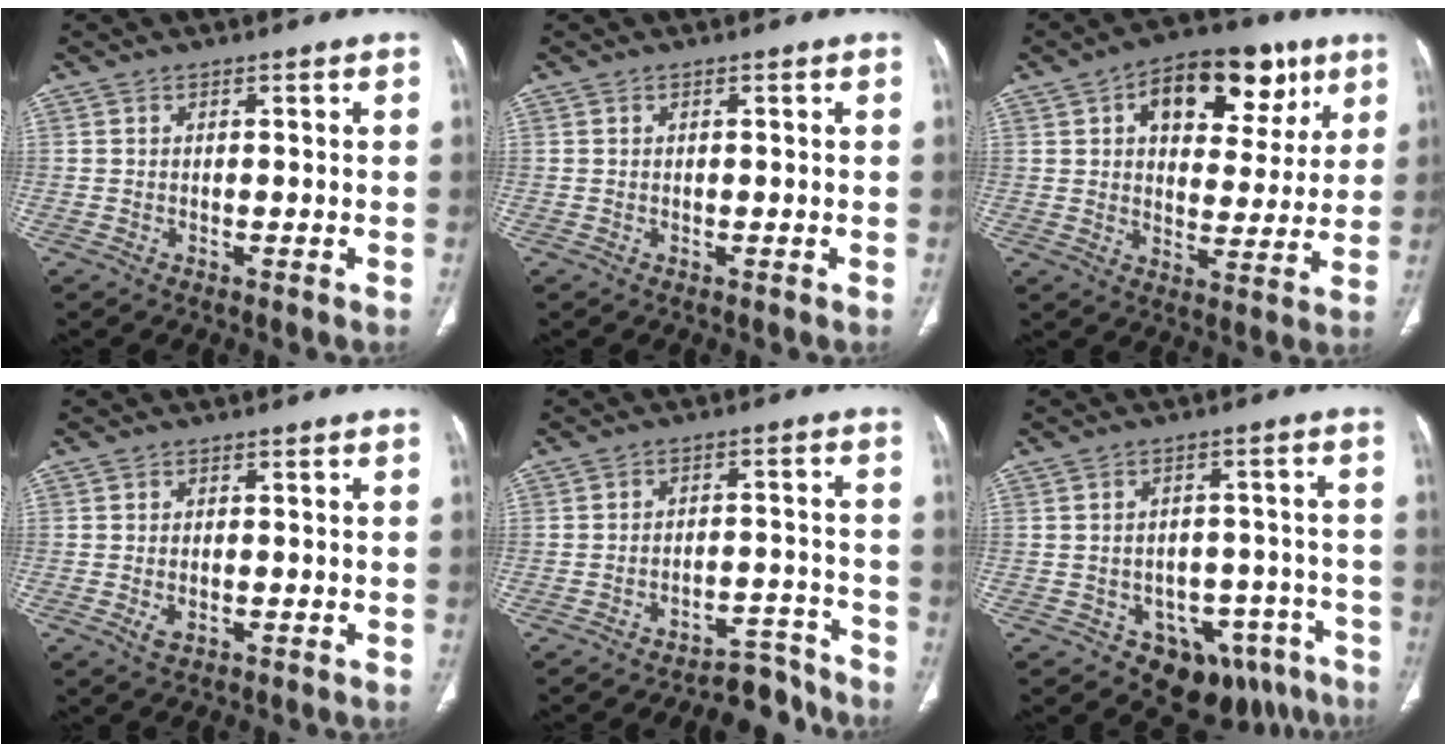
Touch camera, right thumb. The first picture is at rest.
{"total": 0.0}
{"total": 17.7, "force": [7.9, 10.3, 12.0], "torque": [-0.119, -0.004, 0.115]}
{"total": 2.5, "force": [-0.6, 1.5, 1.9], "torque": [-0.035, 0.001, -0.006]}
{"total": 7.8, "force": [-7.5, 2.4, 0.4], "torque": [0.022, 0.082, -0.108]}
{"total": 13.7, "force": [-7.5, 9.4, 6.5], "torque": [-0.039, 0.057, -0.091]}